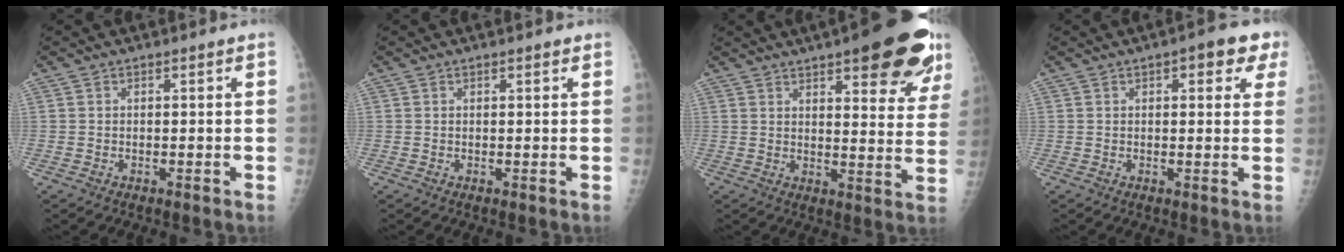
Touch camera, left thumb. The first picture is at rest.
{"total": 1.0, "force": [0.7, 0.3, 0.7], "torque": [-0.009, -0.001, 0.009]}
{"total": 21.7, "force": [13.3, 6.5, 15.9], "torque": [-0.171, -0.041, 0.163]}
{"total": 6.6, "force": [3.2, 2.5, 5.2], "torque": [-0.037, -0.003, 0.030]}